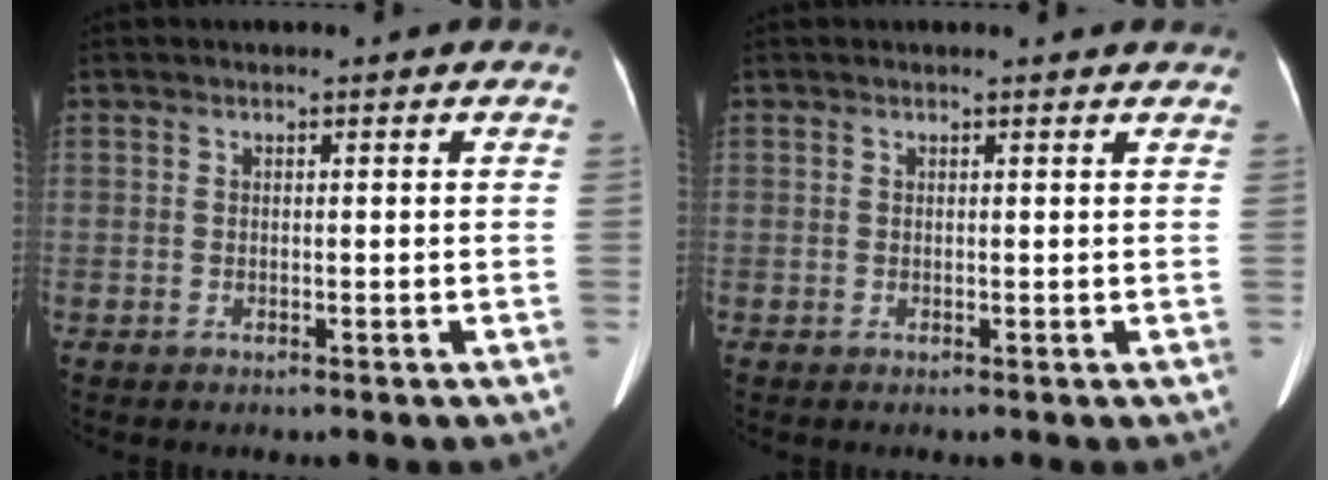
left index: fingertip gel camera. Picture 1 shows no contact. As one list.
[{"total": 1.9, "force": [1.9, 0.1, 0.3], "torque": [-0.010, 0.001, 0.012]}]